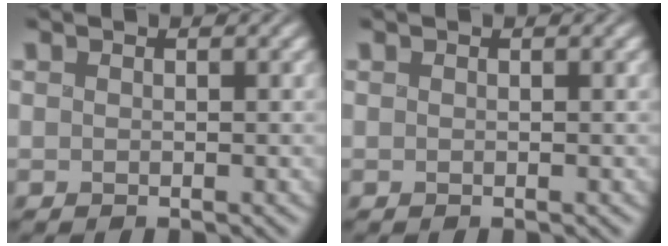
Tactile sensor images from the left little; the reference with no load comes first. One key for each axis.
{"total": 0.0}